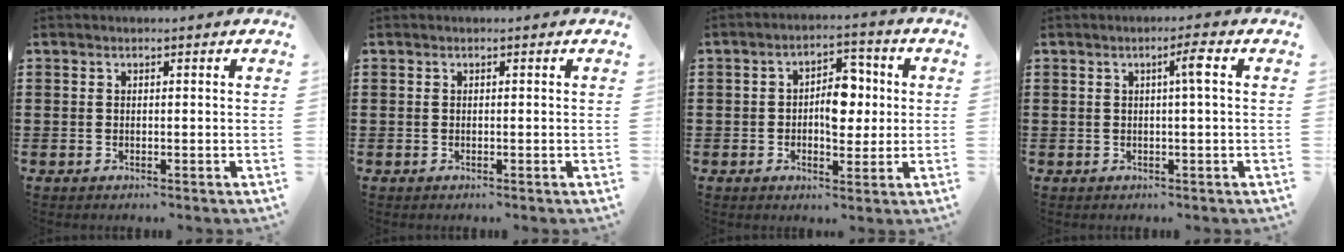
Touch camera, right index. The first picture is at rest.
{"total": 0.0}
{"total": 6.3, "force": [0.0, 3.8, 5.1], "torque": [-0.077, 0.005, -0.010]}
{"total": 2.7, "force": [0.4, -0.3, 2.6], "torque": [-0.033, -0.007, -0.001]}